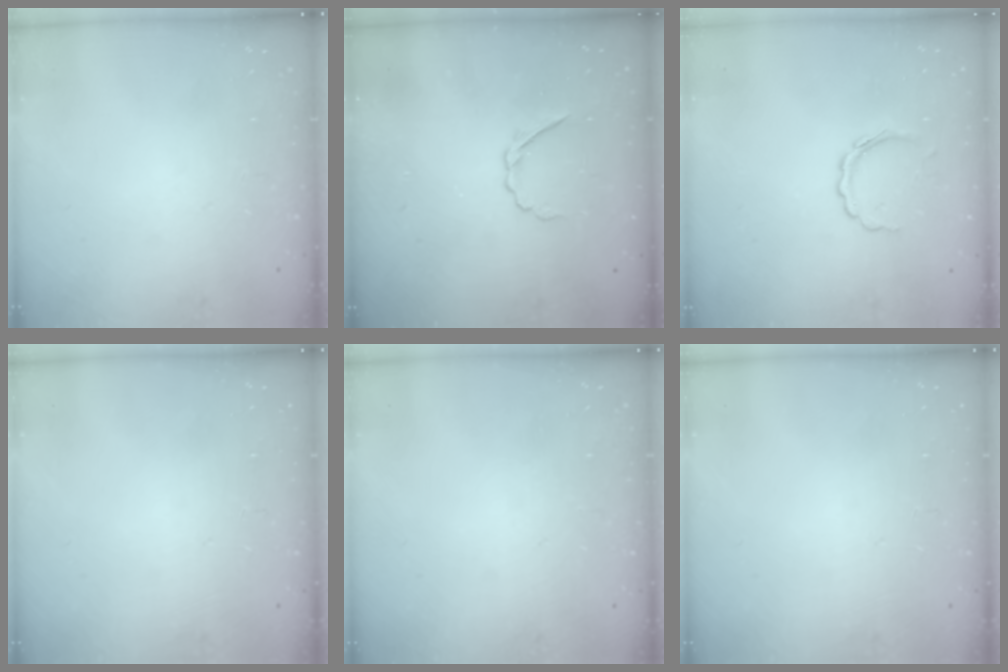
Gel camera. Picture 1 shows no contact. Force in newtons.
{"total": 2.6, "press": 2.5, "slide": 0.8}
{"total": 6.1, "press": 6.0, "slide": 0.9}
{"total": 0.0}
{"total": 0.0}
{"total": 0.0}